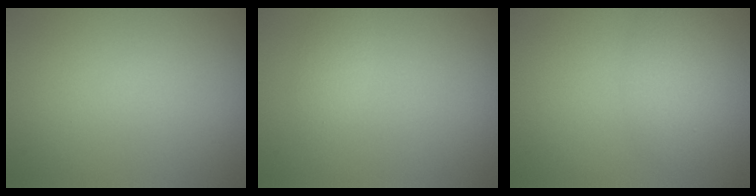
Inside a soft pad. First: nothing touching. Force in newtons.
{"total": 1.2, "press": 1.2, "slide": 0.0}
{"total": 2.9, "press": 2.9, "slide": 0.2}